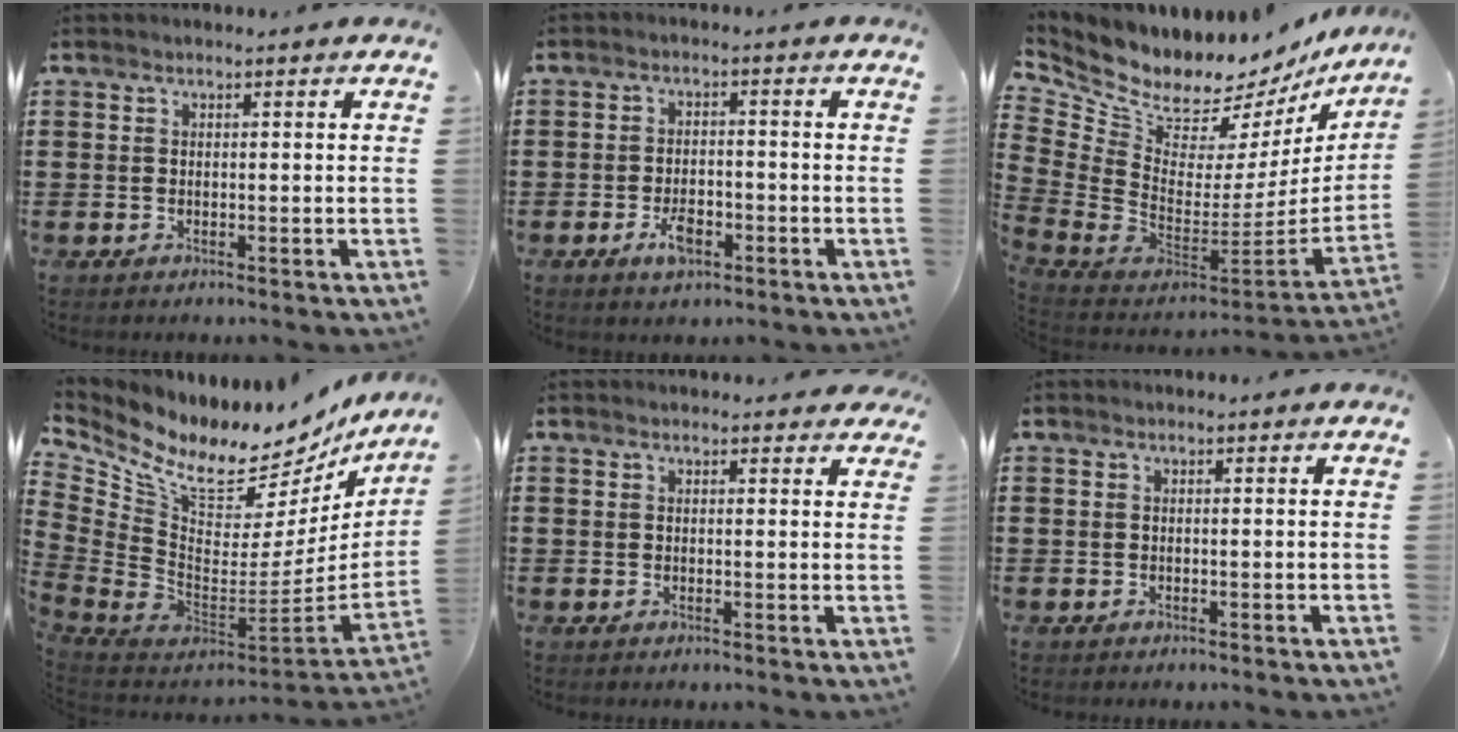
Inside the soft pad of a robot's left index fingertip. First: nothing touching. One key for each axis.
{"total": 4.2, "fx": -2.0, "fy": 1.9, "fz": 3.1, "tx": -0.065, "ty": 0.001, "tz": -0.039}
{"total": 8.8, "fx": 8.2, "fy": 2.7, "fz": 2.0, "tx": -0.095, "ty": -0.092, "tz": 0.143}
{"total": 10.6, "fx": 8.4, "fy": 4.4, "fz": 4.7, "tx": -0.125, "ty": -0.081, "tz": 0.146}
{"total": 1.4, "fx": 1.1, "fy": 0.8, "fz": 0.2, "tx": 0.001, "ty": 0.003, "tz": 0.020}
{"total": 0.0}